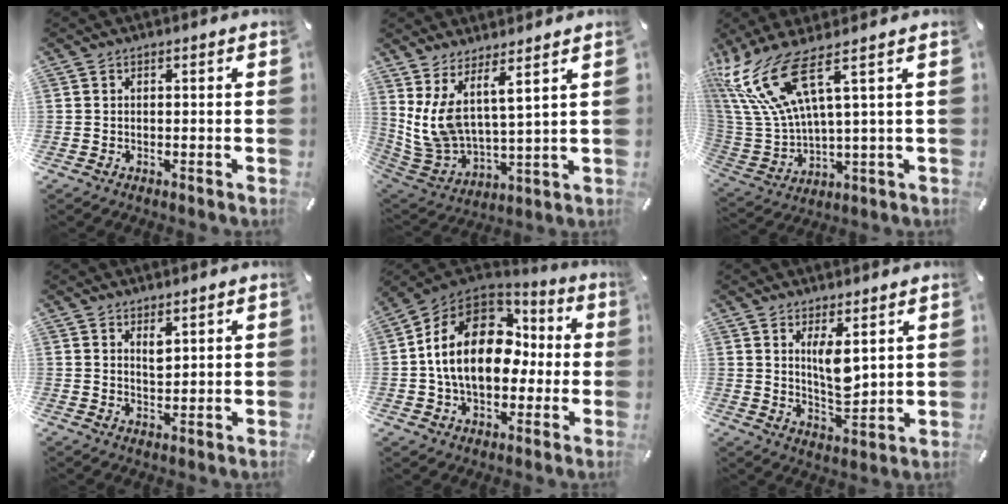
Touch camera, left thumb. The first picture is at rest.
{"total": 8.8, "force": [5.7, 3.0, 6.1], "torque": [-0.165, -0.062, 0.102]}
{"total": 16.8, "force": [8.1, 5.9, 13.5], "torque": [-0.322, -0.051, 0.133]}
{"total": 3.1, "force": [2.1, 1.5, 1.8], "torque": [-0.023, -0.011, 0.034]}
{"total": 20.8, "force": [1.2, 14.6, 14.7], "torque": [-0.282, 0.015, 0.020]}
{"total": 7.5, "force": [3.4, 2.8, 6.1], "torque": [-0.111, -0.025, 0.056]}